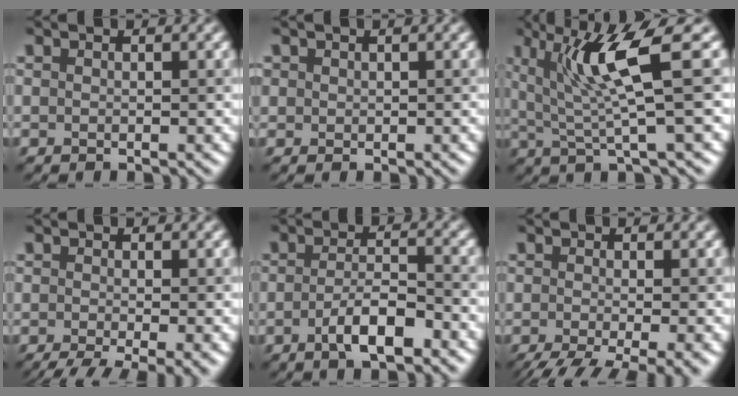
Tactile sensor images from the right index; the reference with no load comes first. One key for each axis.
{"total": 0.8, "fx": 0.4, "fy": 0.3, "fz": -0.6, "tx": 0.006, "ty": -0.001, "tz": 0.012}
{"total": 6.6, "fx": 2.3, "fy": 0.9, "fz": 6.1, "tx": -0.118, "ty": 0.001, "tz": 0.042}
{"total": 6.5, "fx": -3.1, "fy": 2.0, "fz": 5.3, "tx": -0.077, "ty": -0.014, "tz": -0.040}
{"total": 3.5, "fx": -1.9, "fy": 0.8, "fz": 2.8, "tx": -0.061, "ty": 0.004, "tz": -0.034}
{"total": 7.3, "fx": -3.7, "fy": 2.3, "fz": 5.8, "tx": -0.092, "ty": -0.015, "tz": -0.053}